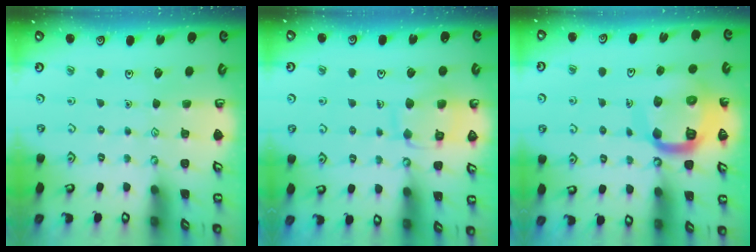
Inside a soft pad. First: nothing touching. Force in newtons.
{"total": 11.1, "press": 11.1, "slide": 0.8}
{"total": 15.4, "press": 15.3, "slide": 1.9}